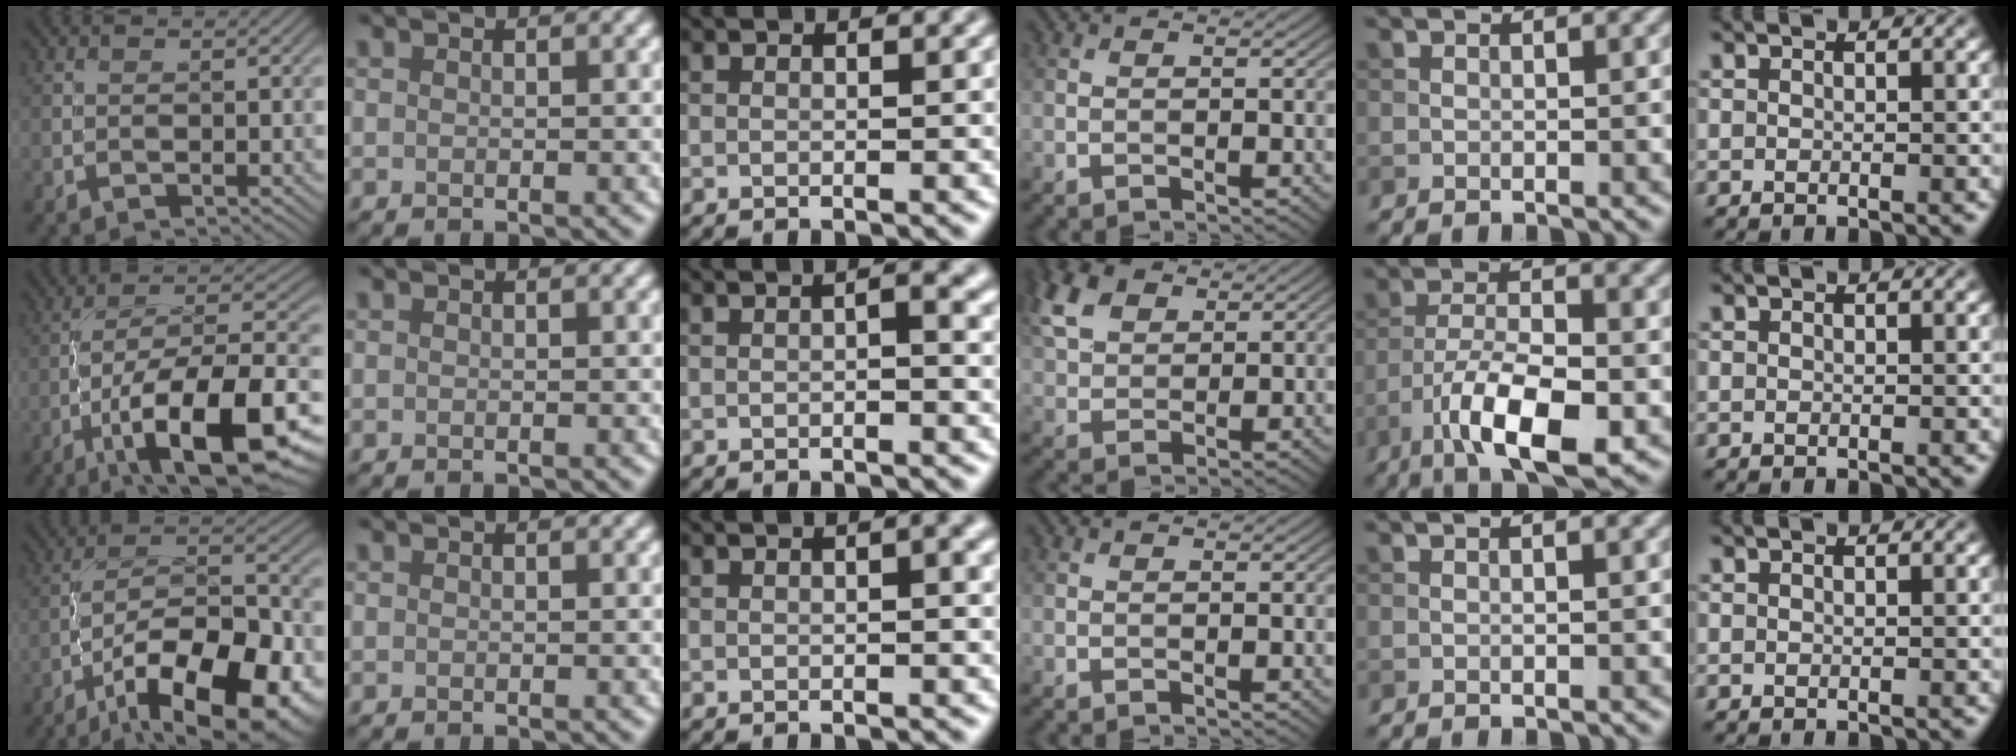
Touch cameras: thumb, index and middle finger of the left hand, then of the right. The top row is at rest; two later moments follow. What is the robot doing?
{"motion": "unscrew", "object": "medicine bottle"}